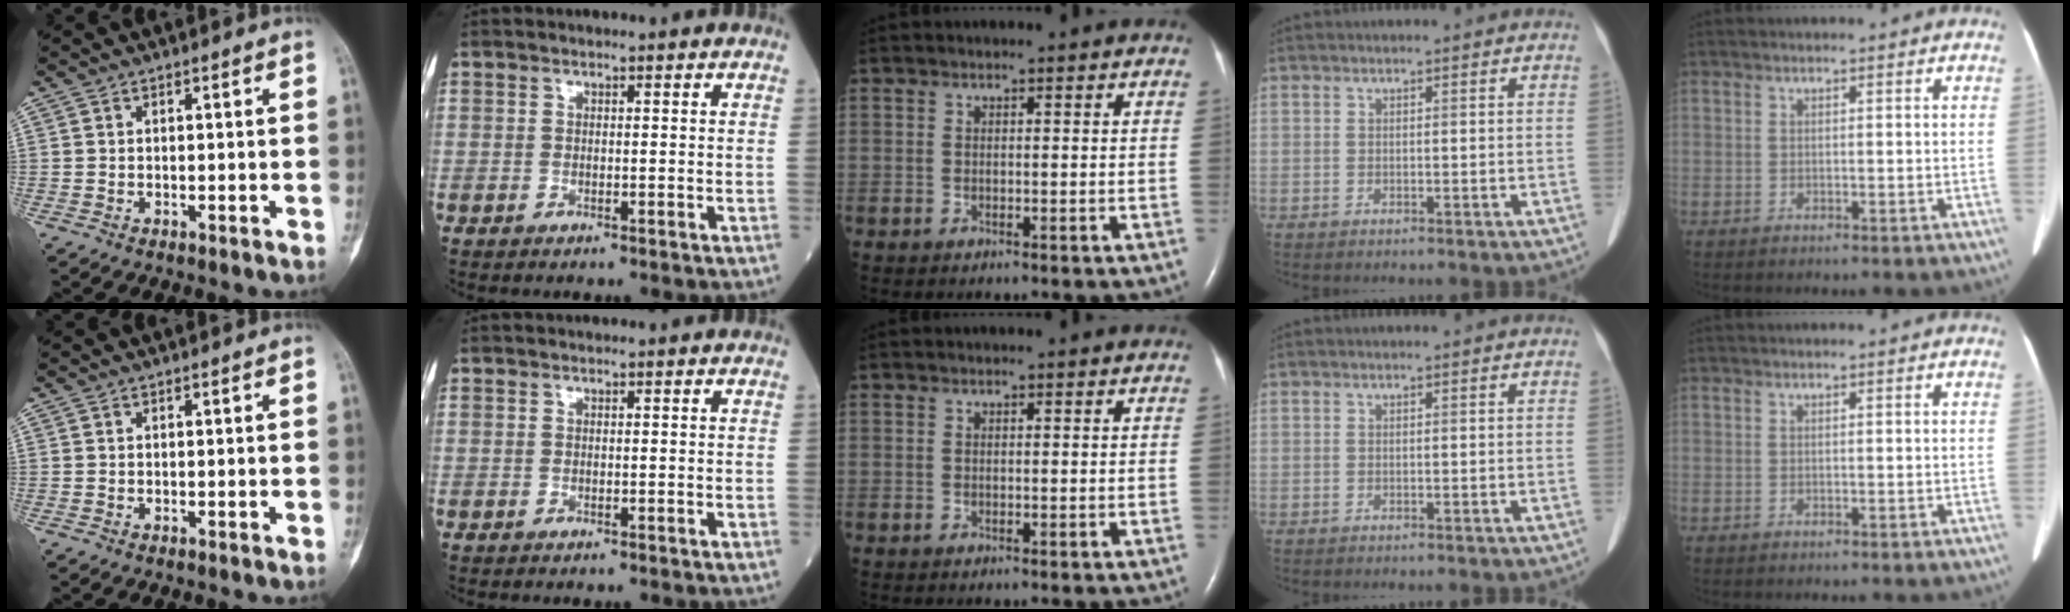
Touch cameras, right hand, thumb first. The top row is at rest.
{}